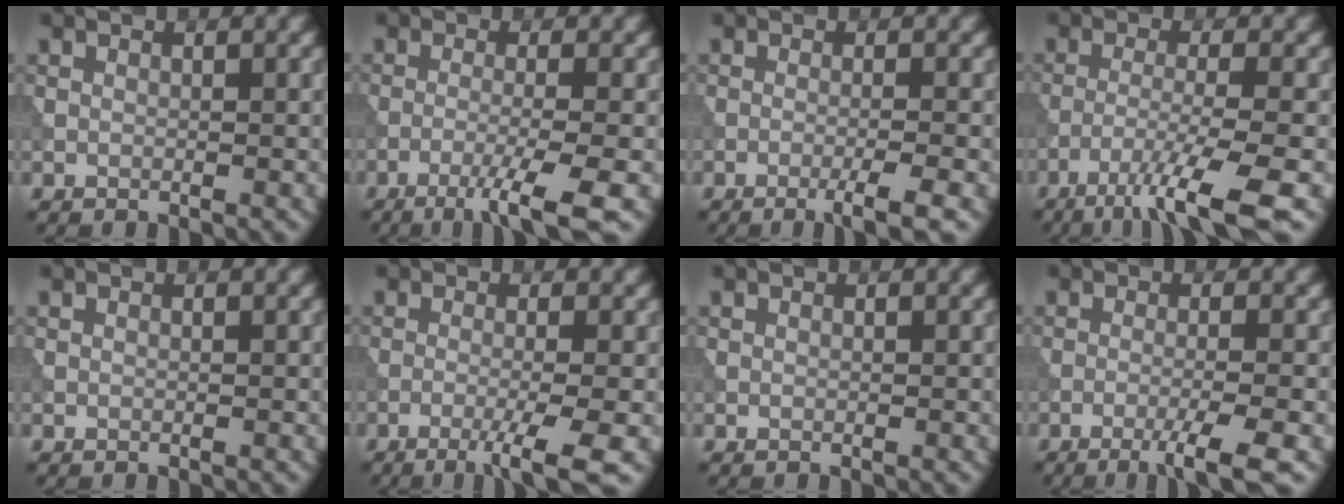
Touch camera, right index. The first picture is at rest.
{"total": 5.1, "force": [-2.7, 0.5, 4.2], "torque": [-0.063, 0.001, -0.058]}
{"total": 3.2, "force": [-1.5, 0.4, 2.8], "torque": [-0.040, 0.001, -0.032]}
{"total": 7.4, "force": [-4.6, 0.8, 5.8], "torque": [-0.090, -0.003, -0.086]}
{"total": 0.0}
{"total": 4.8, "force": [-2.2, 0.6, 4.2], "torque": [-0.063, -0.002, -0.046]}
{"total": 0.0}
{"total": 4.2, "force": [-2.1, 0.5, 3.6], "torque": [-0.055, 0.001, -0.046]}